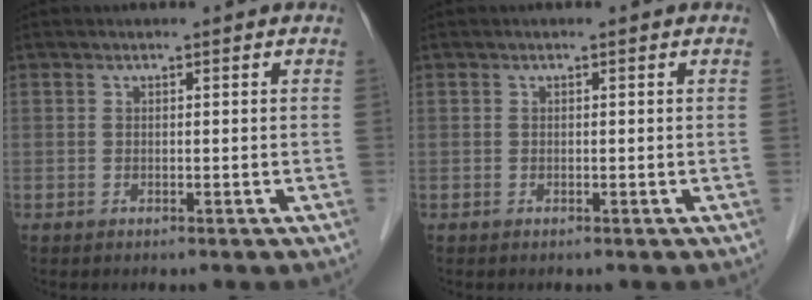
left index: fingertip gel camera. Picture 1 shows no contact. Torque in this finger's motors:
{"motor_torque": [-0.01, 0.02, -0.01, -0.01]}